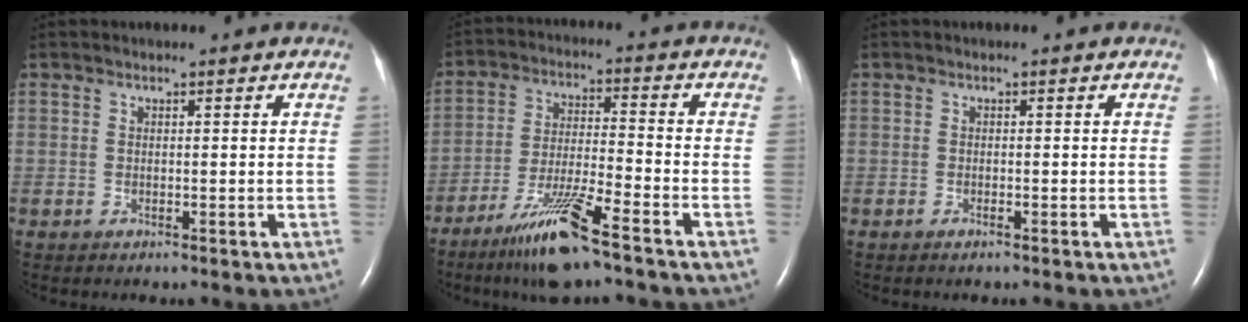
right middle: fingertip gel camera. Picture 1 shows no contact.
{"total": 10.8, "force": [-7.4, 0.0, 7.8], "torque": [-0.156, -0.031, -0.138]}
{"total": 0.5, "force": [-0.4, 0.0, 0.4], "torque": [-0.010, -0.001, -0.006]}